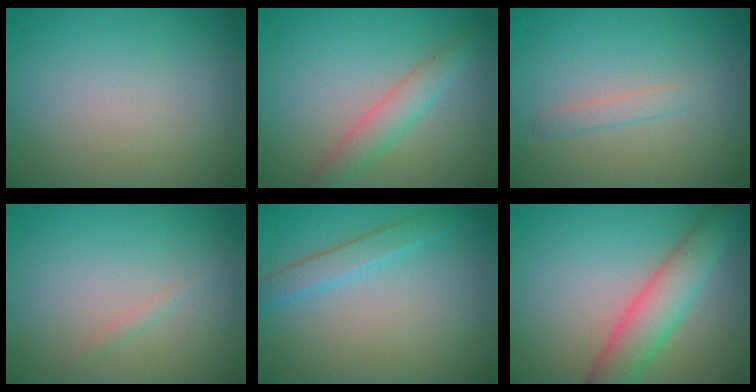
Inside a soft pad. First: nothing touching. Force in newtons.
{"total": 2.7, "press": 2.7, "slide": 0.1}
{"total": 0.9, "press": 0.9, "slide": 0.1}
{"total": 0.6, "press": 0.6, "slide": 0.1}
{"total": 1.9, "press": 1.9, "slide": 0.1}
{"total": 4.8, "press": 4.8, "slide": 0.2}